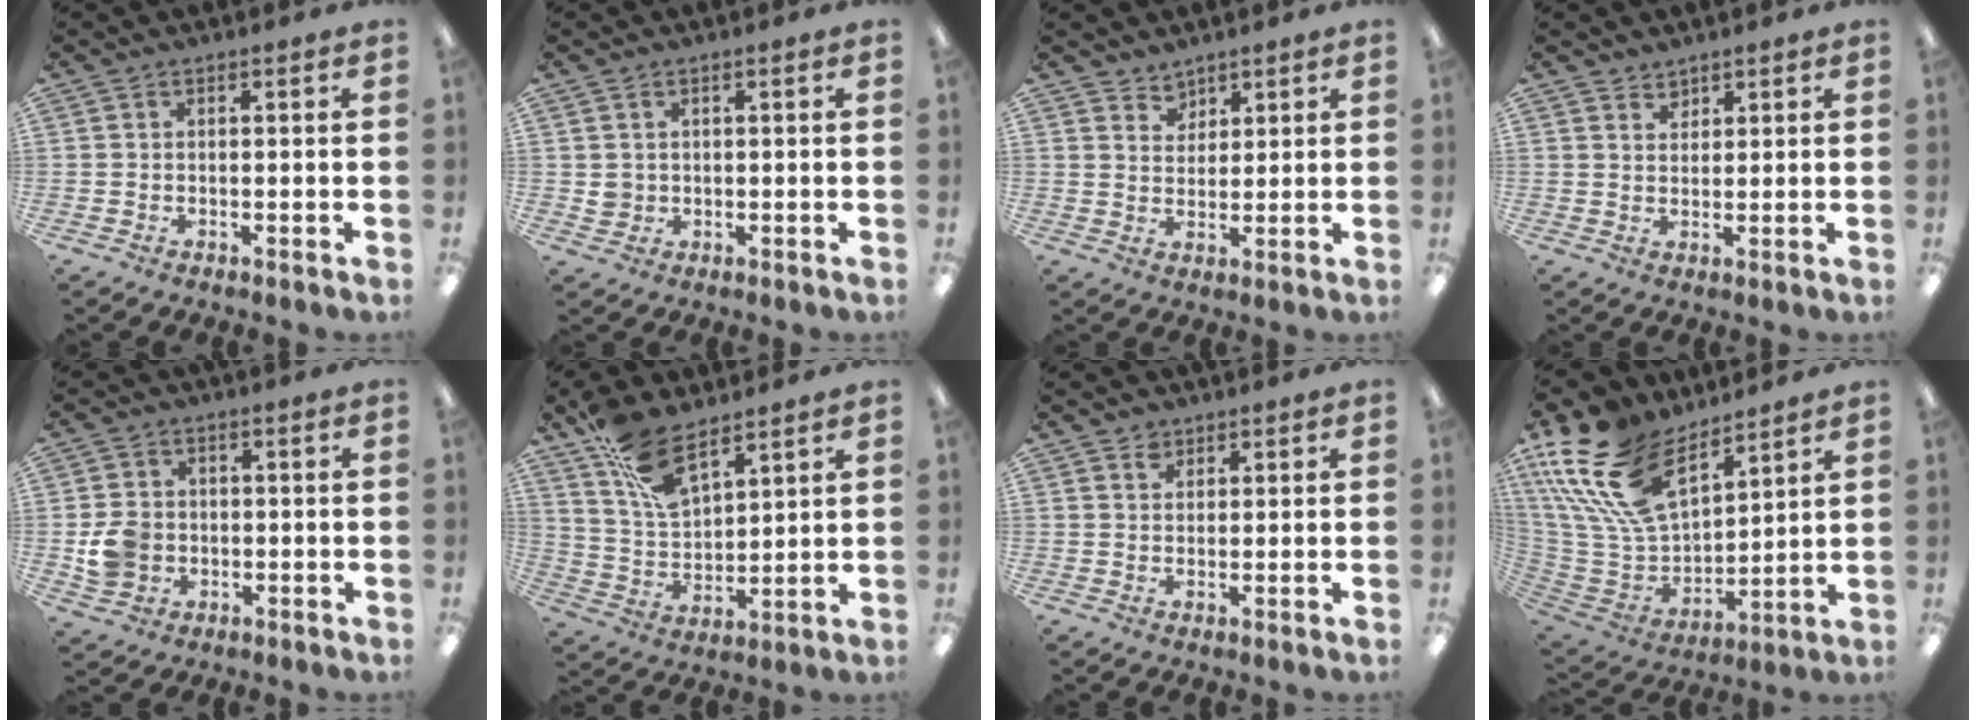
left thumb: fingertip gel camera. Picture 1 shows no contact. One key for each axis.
{"total": 2.6, "fx": 0.7, "fy": 2.4, "fz": 0.6, "tx": -0.007, "ty": -0.002, "tz": 0.013}
{"total": 3.9, "fx": 3.2, "fy": 2.2, "fz": -0.4, "tx": 0.004, "ty": -0.018, "tz": 0.060}
{"total": 2.4, "fx": 2.1, "fy": 1.2, "fz": -0.1, "tx": 0.008, "ty": -0.010, "tz": 0.040}
{"total": 6.6, "fx": -1.0, "fy": 5.9, "fz": 2.8, "tx": -0.056, "ty": 0.012, "tz": -0.014}
{"total": 12.9, "fx": 9.1, "fy": 5.5, "fz": 7.2, "tx": -0.147, "ty": -0.038, "tz": 0.172}
{"total": 2.2, "fx": 1.7, "fy": 1.4, "fz": 0.4, "tx": -0.002, "ty": -0.005, "tz": 0.031}
{"total": 23.3, "fx": 14.1, "fy": 12.5, "fz": 13.8, "tx": -0.315, "ty": -0.069, "tz": 0.260}